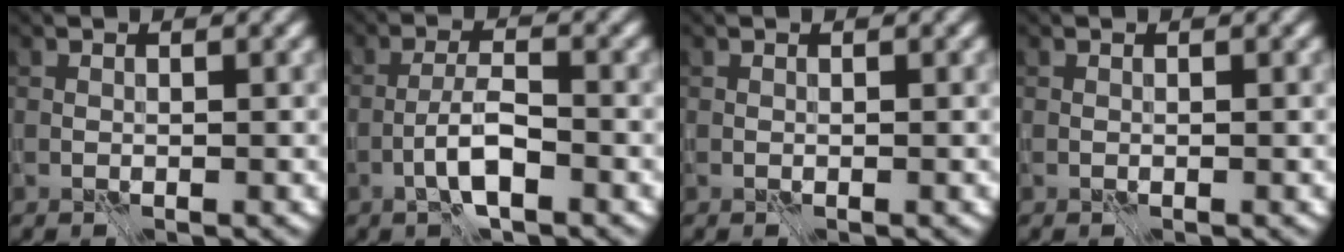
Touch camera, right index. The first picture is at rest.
{"total": 3.1, "force": [-1.9, 0.5, 2.5], "torque": [-0.045, 0.007, -0.039]}
{"total": 0.0}
{"total": 0.0}